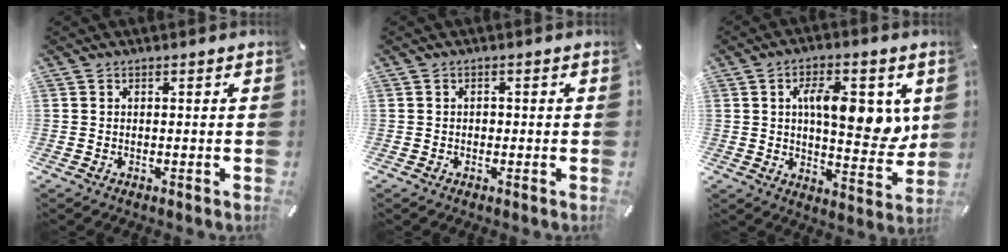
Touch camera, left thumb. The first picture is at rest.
{"total": 0.9, "force": [-0.1, 0.9, 0.3], "torque": [-0.006, 0.005, -0.004]}
{"total": 13.6, "force": [4.0, 6.1, 11.5], "torque": [-0.148, -0.018, 0.062]}